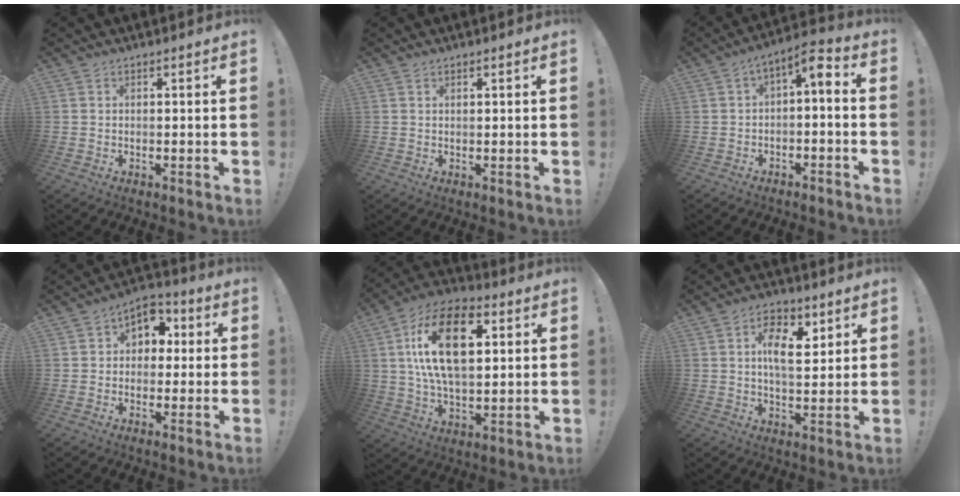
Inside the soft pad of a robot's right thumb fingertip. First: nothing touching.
{"total": 0.8, "force": [0.7, 0.2, 0.2], "torque": [-0.003, -0.001, 0.013]}
{"total": 5.3, "force": [-0.5, 1.8, 4.9], "torque": [-0.075, 0.004, -0.010]}
{"total": 7.1, "force": [1.0, 6.2, 3.1], "torque": [-0.039, 0.005, 0.025]}
{"total": 21.5, "force": [5.3, 11.9, 17.1], "torque": [-0.306, -0.002, 0.082]}
{"total": 10.3, "force": [3.8, 5.3, 7.9], "torque": [-0.116, -0.006, 0.066]}